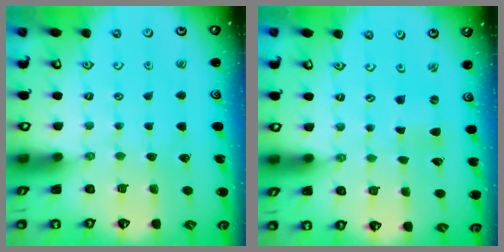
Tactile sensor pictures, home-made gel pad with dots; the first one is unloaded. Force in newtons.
{"total": 1.2, "press": 1.2, "slide": 0.4}